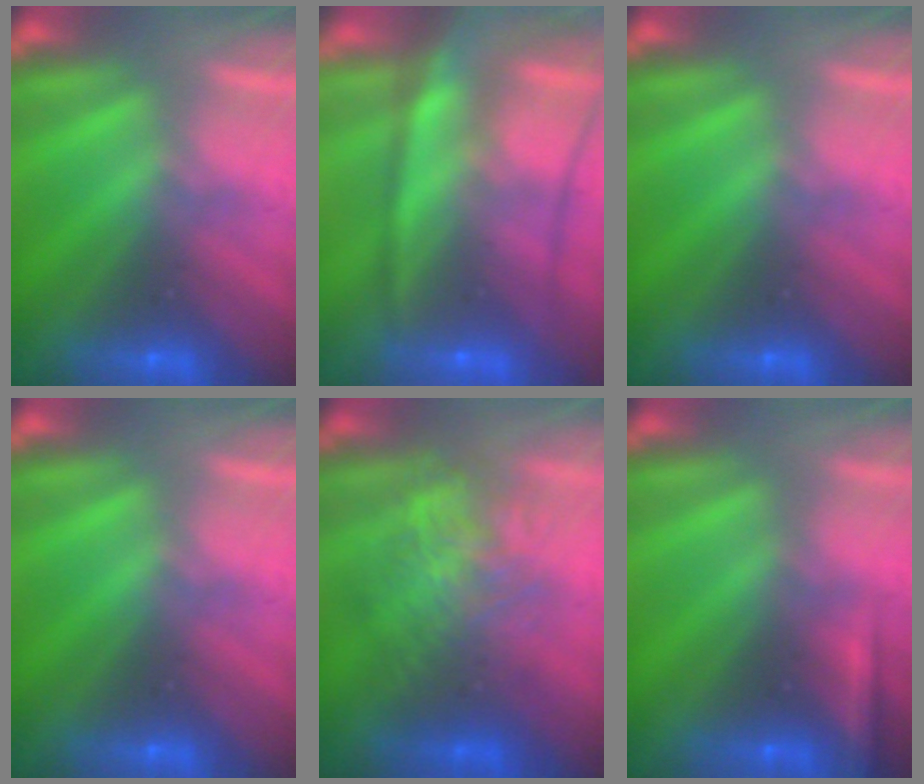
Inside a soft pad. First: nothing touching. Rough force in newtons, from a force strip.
{"total": 5.7}
{"total": 0.0}
{"total": 0.0}
{"total": 2.2}
{"total": 2.3}